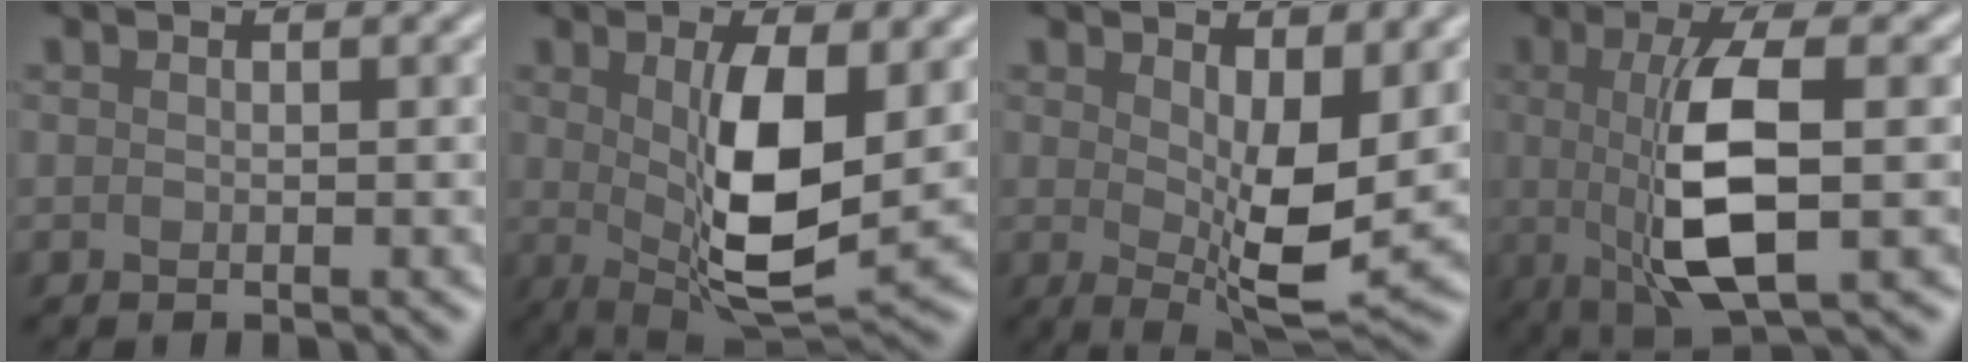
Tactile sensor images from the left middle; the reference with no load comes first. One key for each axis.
{"total": 8.3, "fx": 0.4, "fy": 2.7, "fz": 7.9, "tx": -0.140, "ty": -0.014, "tz": 0.014}
{"total": 6.9, "fx": 1.0, "fy": 2.3, "fz": 6.4, "tx": -0.108, "ty": -0.015, "tz": 0.023}
{"total": 7.6, "fx": -0.5, "fy": 2.1, "fz": 7.3, "tx": -0.135, "ty": -0.011, "tz": -0.005}